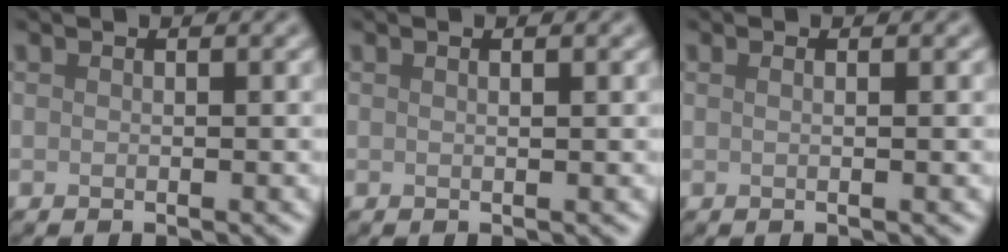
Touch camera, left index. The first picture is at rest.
{"total": 1.1, "force": [0.6, 0.4, 0.9], "torque": [-0.005, -0.002, 0.003]}
{"total": 1.5, "force": [0.5, 0.7, 1.3], "torque": [-0.007, -0.003, -0.009]}